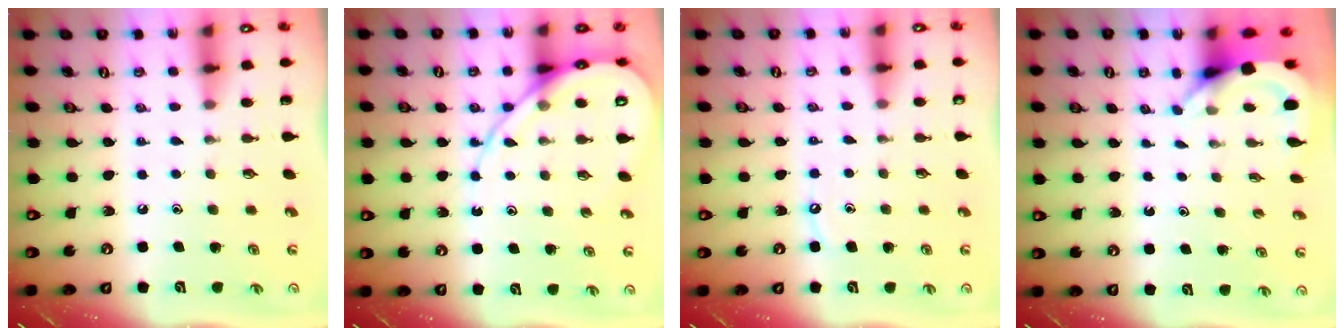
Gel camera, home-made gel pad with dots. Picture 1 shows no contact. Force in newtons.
{"total": 11.5, "press": 11.5, "slide": 1.2}
{"total": 4.9, "press": 4.9, "slide": 0.6}
{"total": 3.7, "press": 3.7, "slide": 0.2}